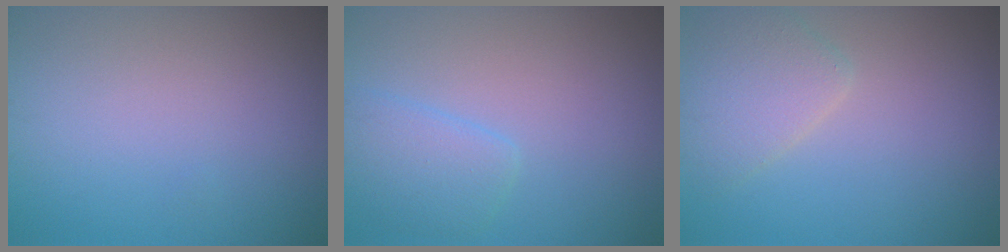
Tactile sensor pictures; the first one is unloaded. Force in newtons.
{"total": 2.6, "press": 2.6, "slide": 0.2}
{"total": 3.0, "press": 3.0, "slide": 0.2}